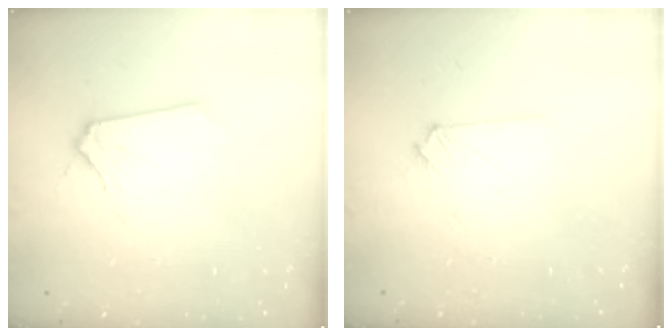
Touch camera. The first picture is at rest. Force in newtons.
{"total": 2.5, "press": 2.4, "slide": 0.4}